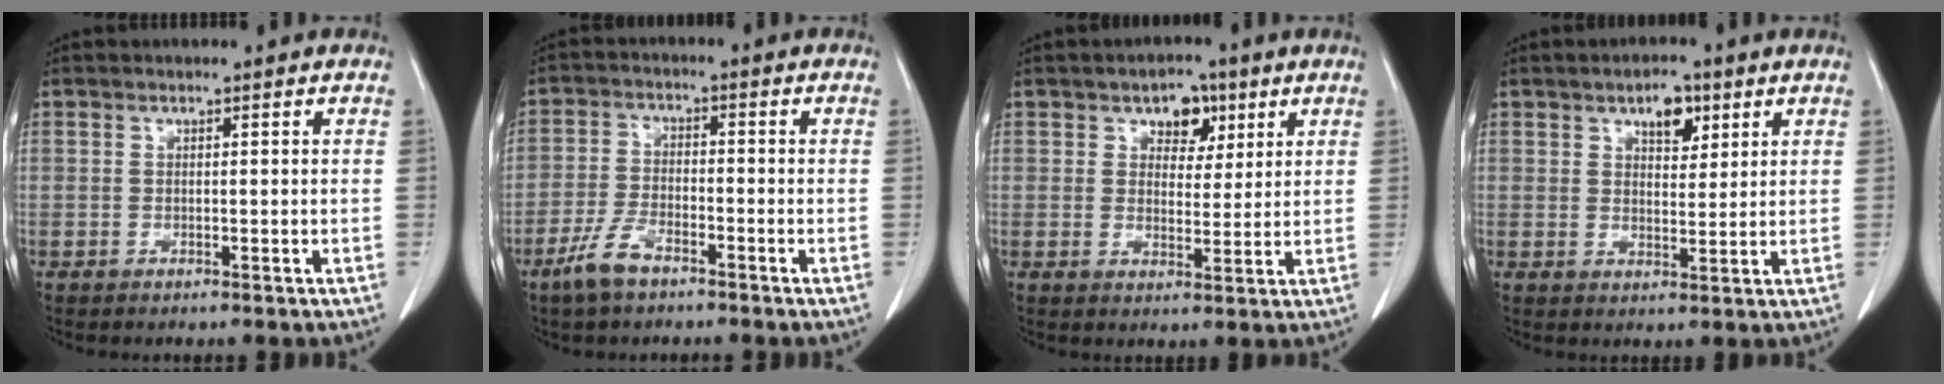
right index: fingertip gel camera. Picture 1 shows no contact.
{"total": 5.6, "force": [-3.9, 2.0, 3.4], "torque": [-0.078, -0.002, -0.075]}
{"total": 5.3, "force": [2.8, 3.4, 2.9], "torque": [-0.033, 0.010, 0.041]}
{"total": 4.7, "force": [2.6, 2.3, 3.2], "torque": [-0.049, 0.002, 0.042]}